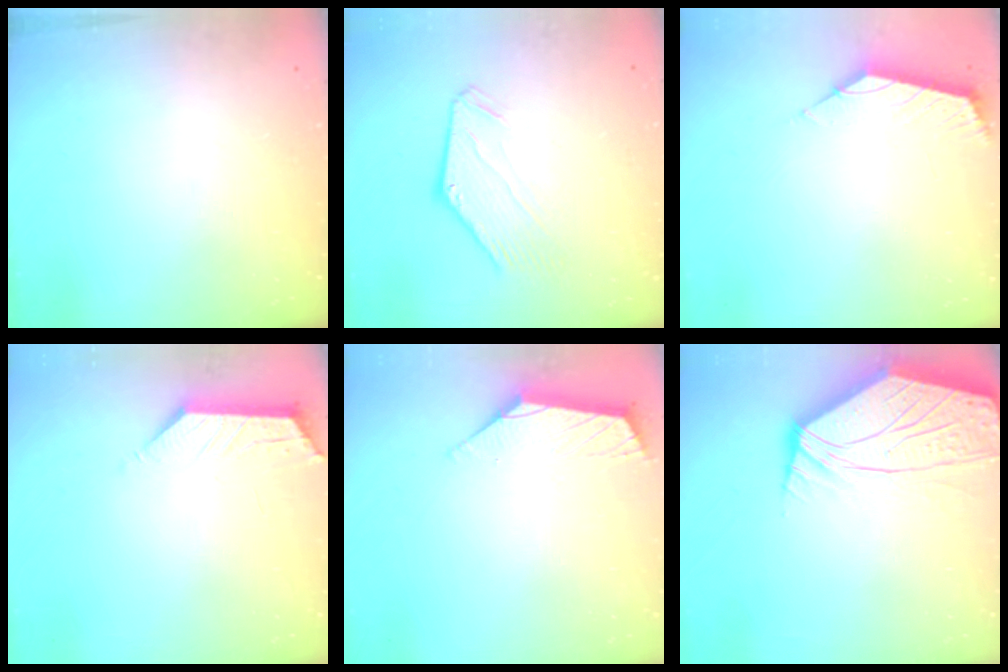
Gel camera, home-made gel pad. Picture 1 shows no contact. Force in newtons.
{"total": 1.0, "press": 1.0, "slide": 0.2}
{"total": 2.1, "press": 2.1, "slide": 0.5}
{"total": 1.8, "press": 1.7, "slide": 0.4}
{"total": 2.7, "press": 2.7, "slide": 0.4}
{"total": 9.6, "press": 9.4, "slide": 1.6}